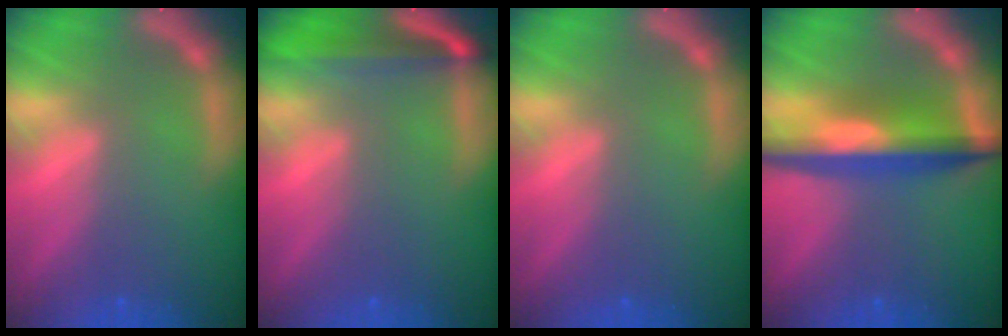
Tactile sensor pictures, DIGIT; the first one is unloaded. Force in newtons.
{"total": 5.5}
{"total": 0.0}
{"total": 7.6}